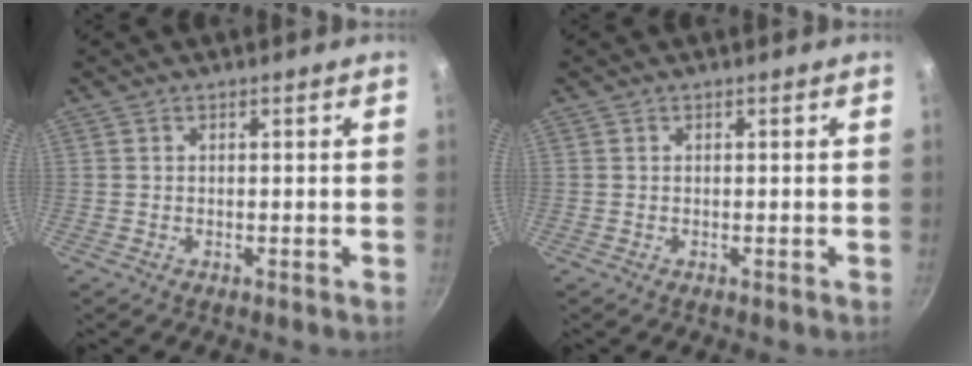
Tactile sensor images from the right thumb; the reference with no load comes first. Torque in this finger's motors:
{"motor_torque": [0.00, 0.00, 0.00, 0.00, 0.00]}